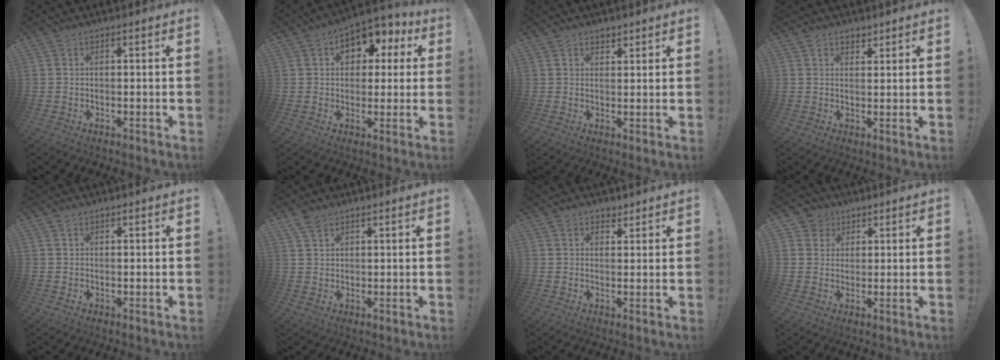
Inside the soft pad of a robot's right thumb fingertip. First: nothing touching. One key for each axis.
{"total": 10.1, "fx": 3.3, "fy": 7.2, "fz": 6.3, "tx": -0.080, "ty": -0.006, "tz": 0.062}
{"total": 1.7, "fx": 1.5, "fy": 0.8, "fz": 0.3, "tx": 0.003, "ty": -0.011, "tz": 0.027}
{"total": 2.2, "fx": 1.8, "fy": 1.2, "fz": 0.3, "tx": 0.008, "ty": -0.014, "tz": 0.031}
{"total": 0.6, "fx": 0.5, "fy": 0.2, "fz": 0.2, "tx": -0.001, "ty": -0.001, "tz": 0.009}
{"total": 4.2, "fx": 3.0, "fy": 2.6, "fz": 1.4, "tx": -0.026, "ty": -0.012, "tz": 0.057}
{"total": 2.8, "fx": 2.1, "fy": 1.8, "fz": 0.5, "tx": 0.002, "ty": -0.011, "tz": 0.037}
{"total": 4.6, "fx": 2.3, "fy": 4.0, "fz": 0.4, "tx": -0.007, "ty": -0.013, "tz": 0.043}